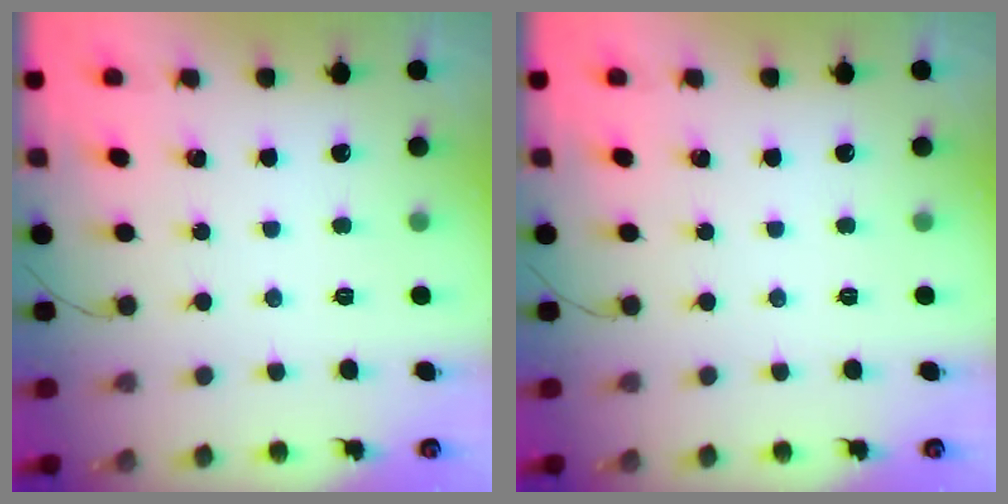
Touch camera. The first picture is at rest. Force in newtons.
{"total": 0.0}